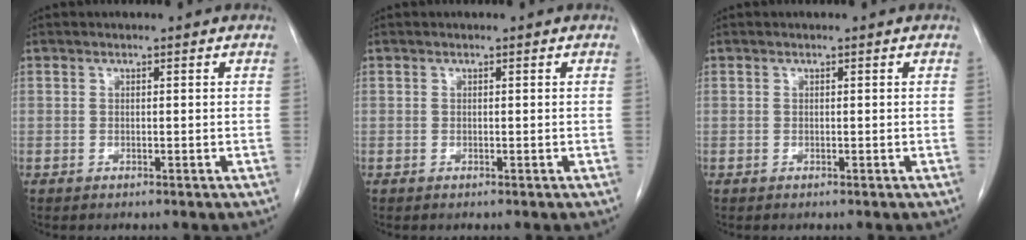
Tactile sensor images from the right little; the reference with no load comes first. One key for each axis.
{"total": 0.0}
{"total": 0.0}